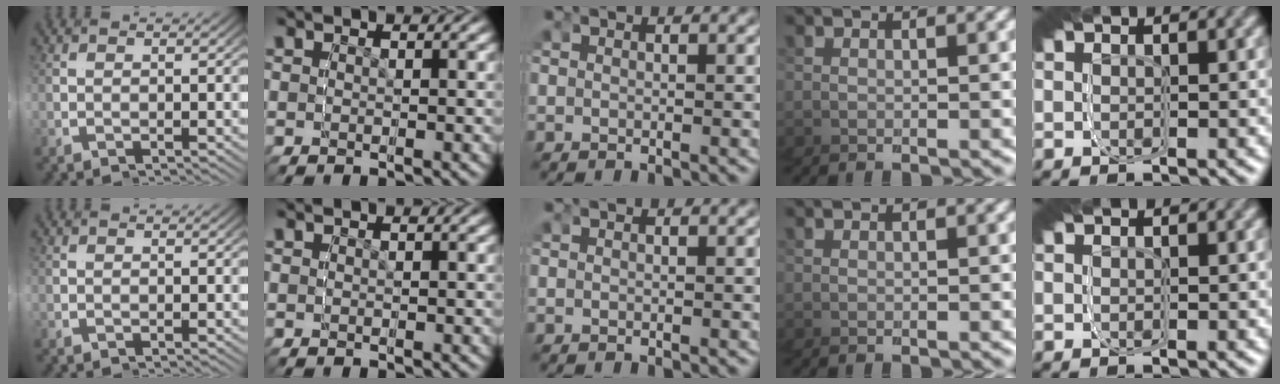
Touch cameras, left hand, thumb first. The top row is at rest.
{}